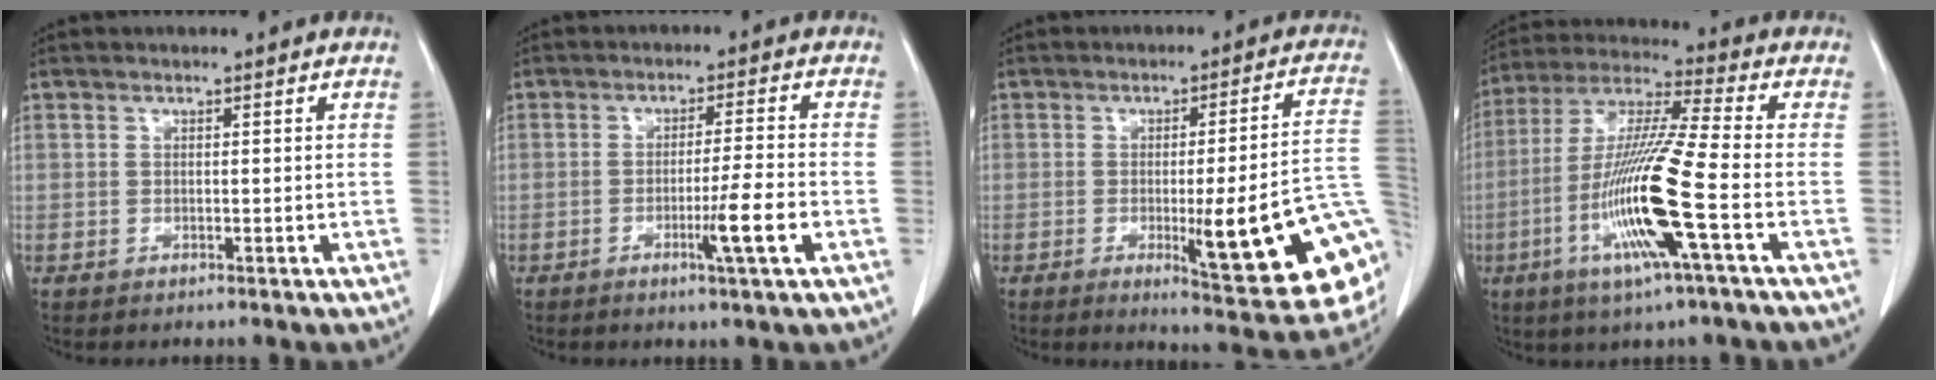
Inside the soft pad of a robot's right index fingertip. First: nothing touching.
{"total": 6.4, "force": [-2.3, -0.8, 5.9], "torque": [-0.092, -0.012, -0.040]}
{"total": 18.4, "force": [-4.6, 1.8, 17.7], "torque": [-0.148, 0.001, -0.048]}
{"total": 16.2, "force": [-5.1, -0.4, 15.4], "torque": [-0.315, -0.016, -0.104]}